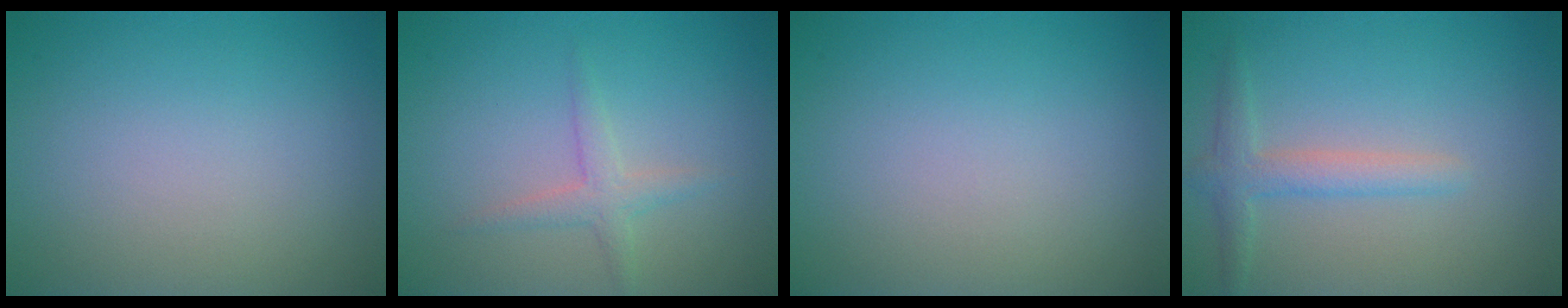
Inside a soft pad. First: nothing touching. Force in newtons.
{"total": 1.9, "press": 1.9, "slide": 0.1}
{"total": 0.0}
{"total": 2.4, "press": 2.4, "slide": 0.1}